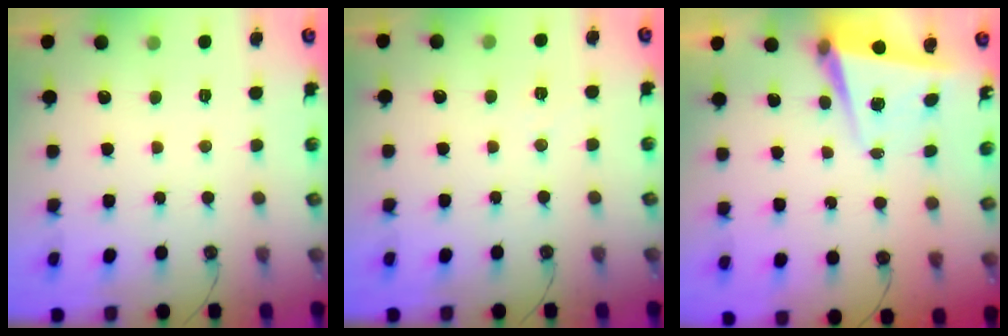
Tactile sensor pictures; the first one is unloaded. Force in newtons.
{"total": 3.9, "press": 3.1, "slide": 2.3}
{"total": 5.1, "press": 5.0, "slide": 1.4}